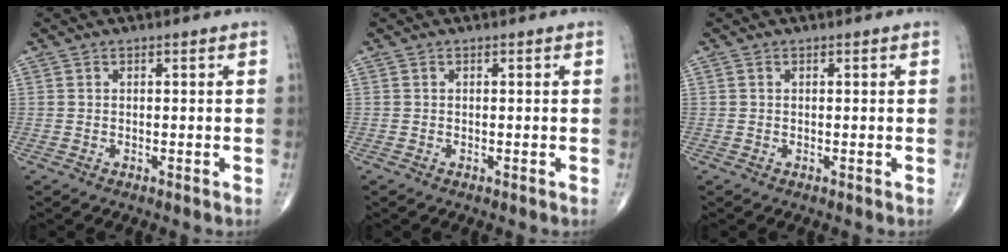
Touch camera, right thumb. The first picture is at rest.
{"total": 0.0}
{"total": 0.0}